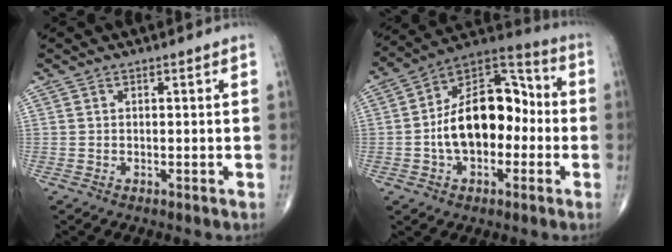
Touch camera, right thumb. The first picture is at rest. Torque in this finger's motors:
{"motor_torque": [1.60, 1.78, 1.49, -0.35, 0.17]}